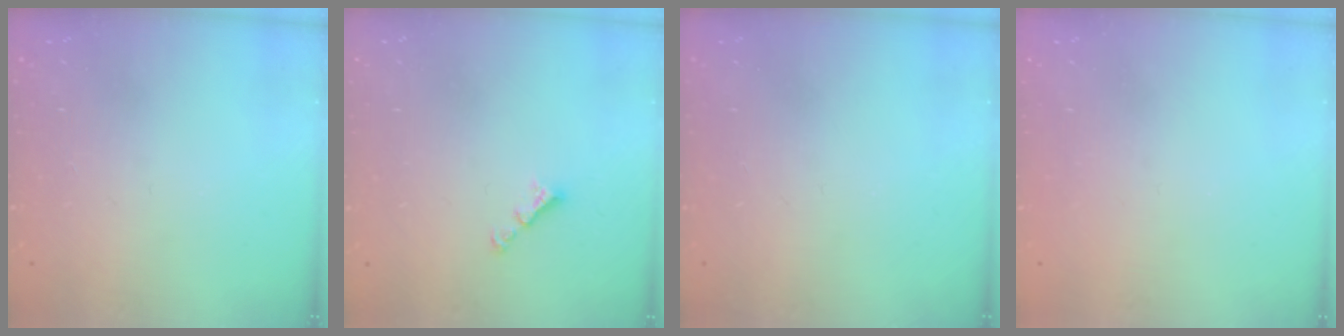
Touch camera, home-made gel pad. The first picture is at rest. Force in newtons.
{"total": 2.8, "press": 2.7, "slide": 0.5}
{"total": 0.0}
{"total": 1.3, "press": 1.3, "slide": 0.2}